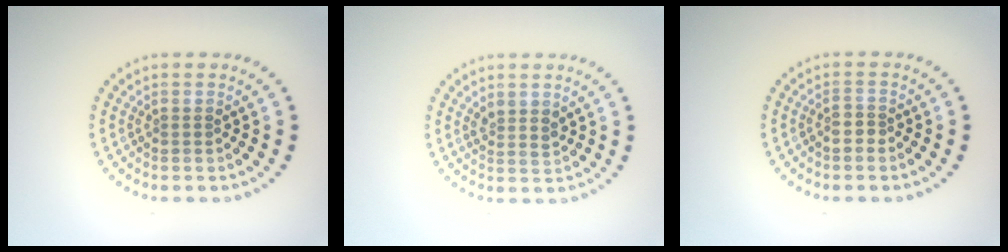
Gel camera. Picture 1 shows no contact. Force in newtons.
{"total": 1.5, "press": 1.3, "slide": 0.8}
{"total": 1.4, "press": 1.2, "slide": 0.8}